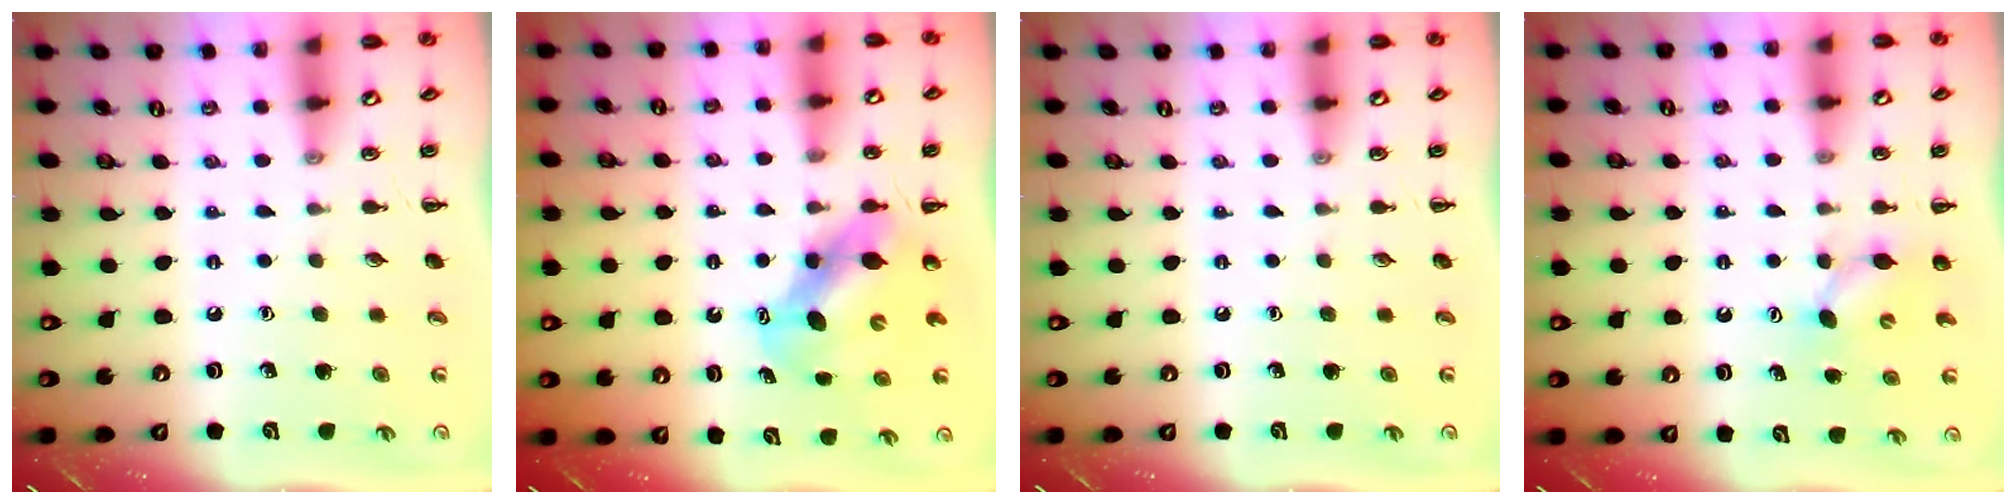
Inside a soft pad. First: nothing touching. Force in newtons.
{"total": 6.4, "press": 6.3, "slide": 0.9}
{"total": 0.0}
{"total": 5.5, "press": 5.4, "slide": 1.1}